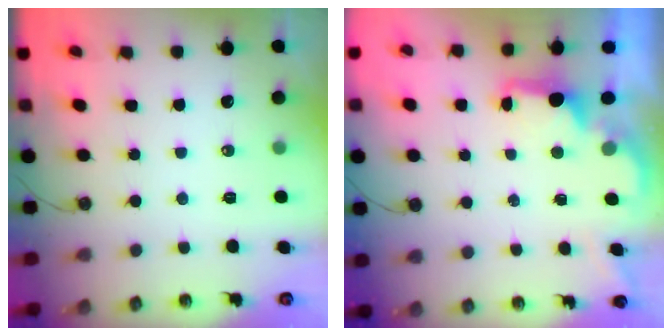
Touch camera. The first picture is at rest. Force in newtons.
{"total": 1.8, "press": 1.7, "slide": 0.7}